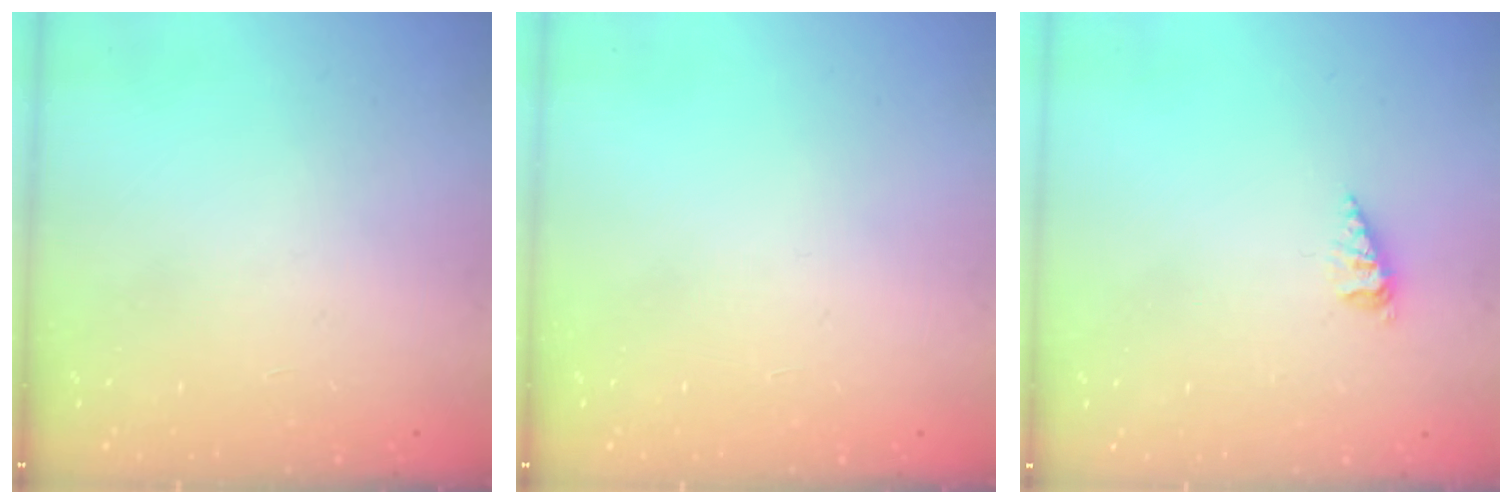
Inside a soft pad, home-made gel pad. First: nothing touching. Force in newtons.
{"total": 0.0}
{"total": 2.2, "press": 2.2, "slide": 0.4}